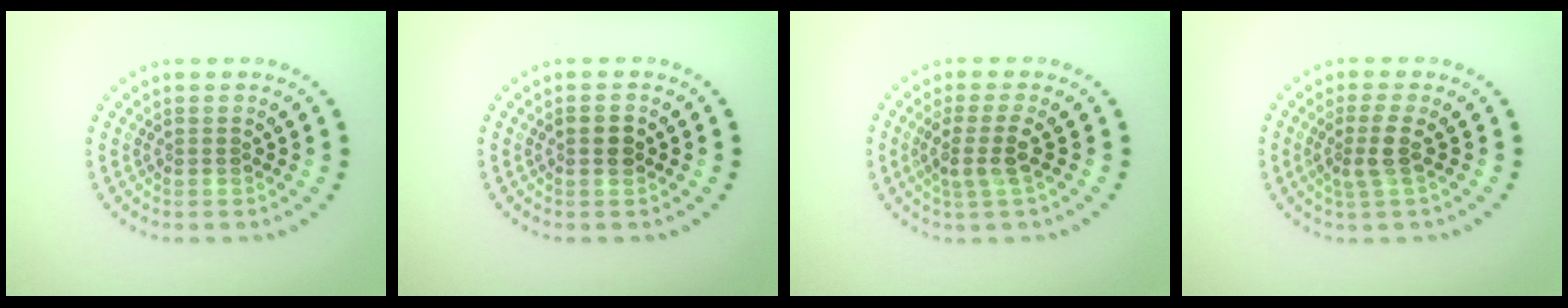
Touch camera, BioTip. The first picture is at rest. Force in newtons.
{"total": 1.2, "press": 1.2, "slide": 0.1}
{"total": 2.5, "press": 2.0, "slide": 1.5}
{"total": 2.1, "press": 1.7, "slide": 1.2}